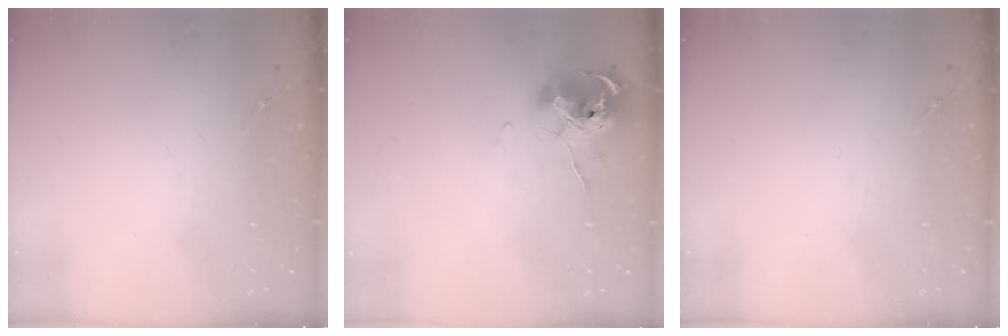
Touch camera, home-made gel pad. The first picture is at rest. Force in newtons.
{"total": 10.4, "press": 10.3, "slide": 1.2}
{"total": 0.0}